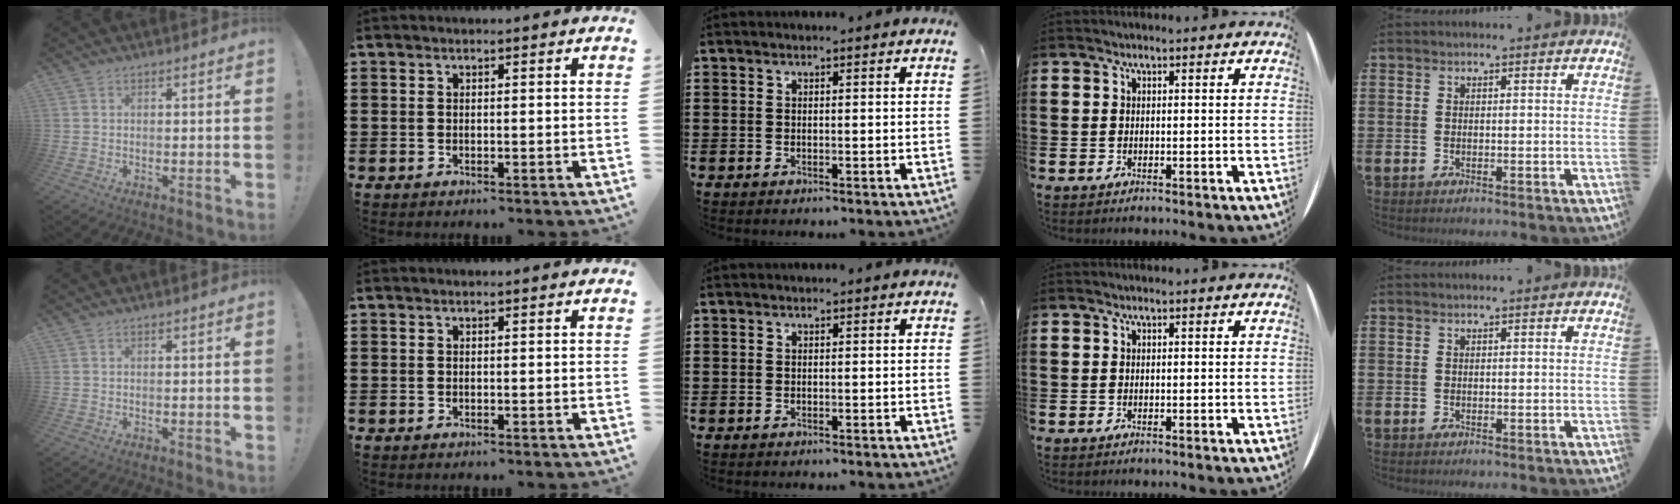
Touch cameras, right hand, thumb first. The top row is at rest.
{}